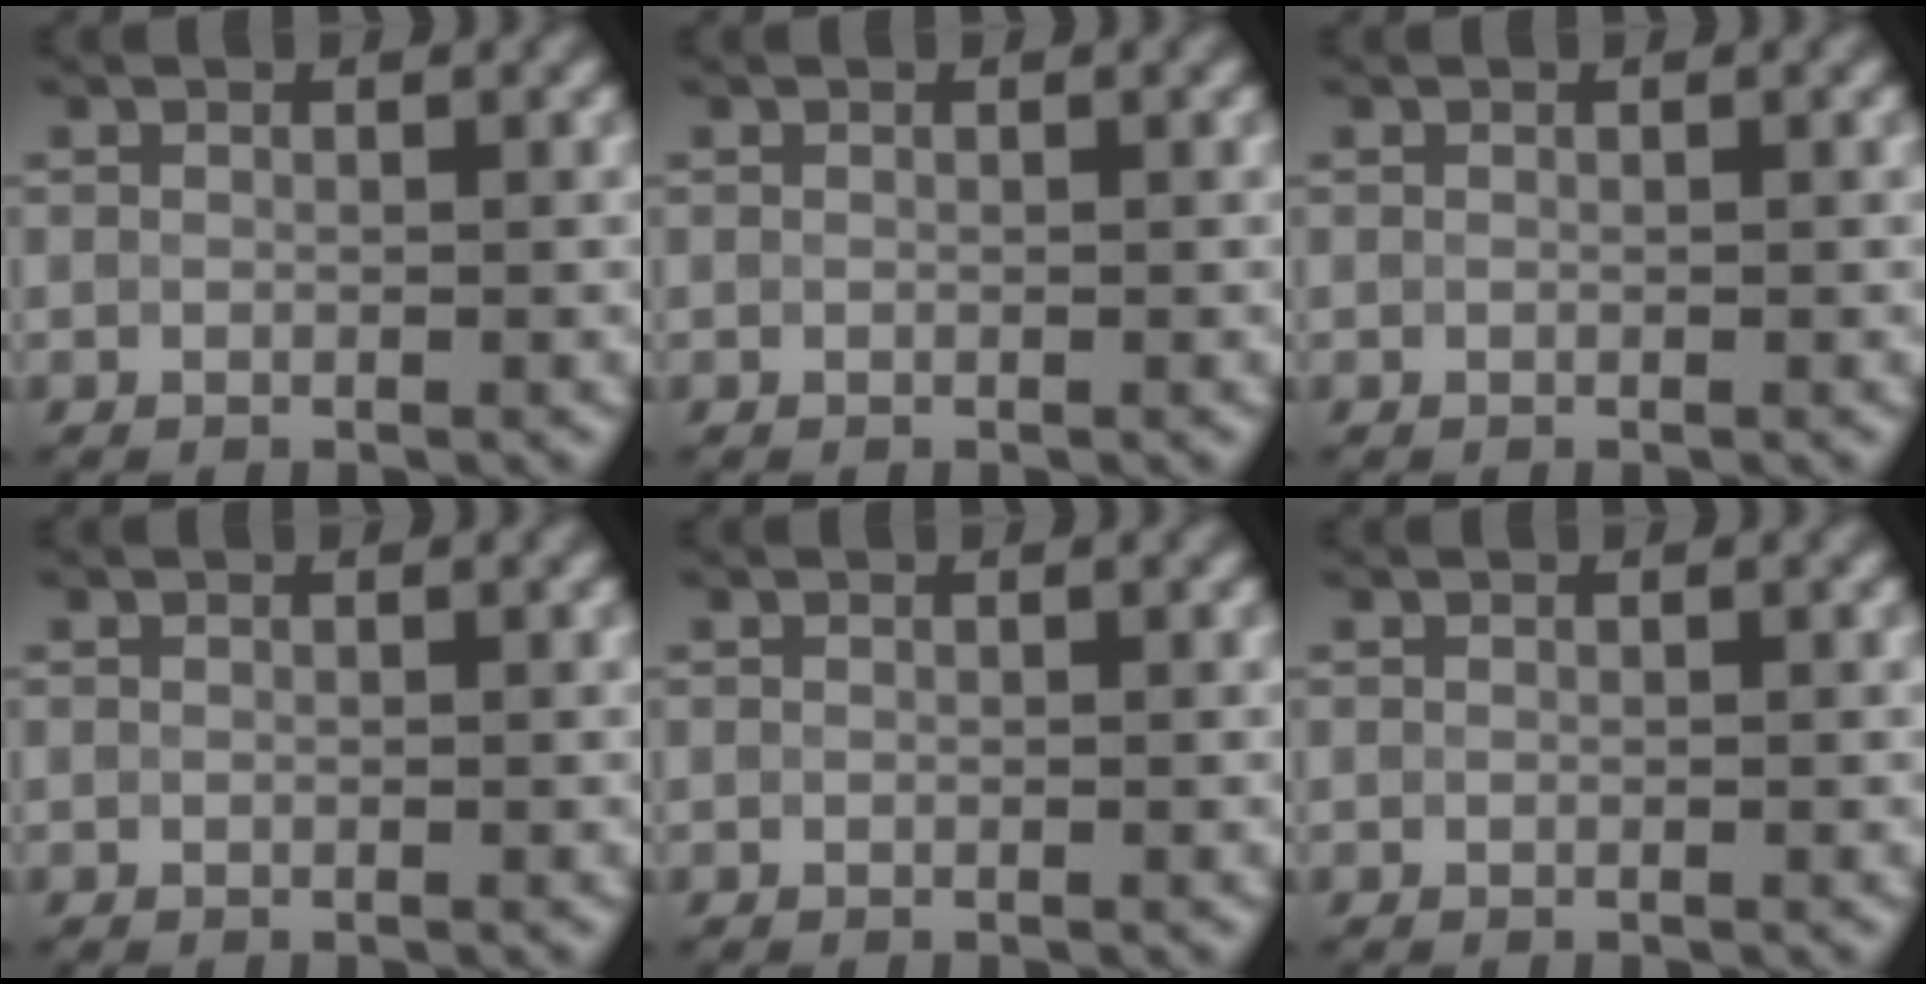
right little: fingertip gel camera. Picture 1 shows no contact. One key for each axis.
{"total": 0.0}
{"total": 0.0}
{"total": 0.0}
{"total": 0.0}
{"total": 0.0}